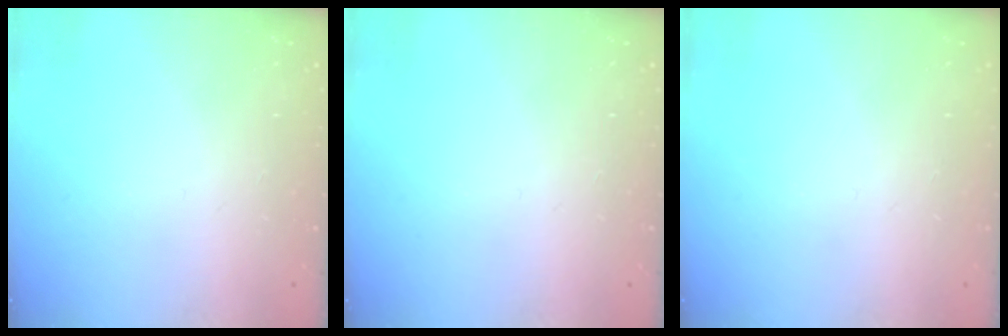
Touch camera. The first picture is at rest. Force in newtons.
{"total": 0.0}
{"total": 0.0}